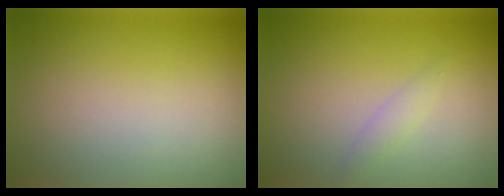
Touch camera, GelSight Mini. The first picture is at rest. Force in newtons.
{"total": 1.2, "press": 1.2, "slide": 0.0}